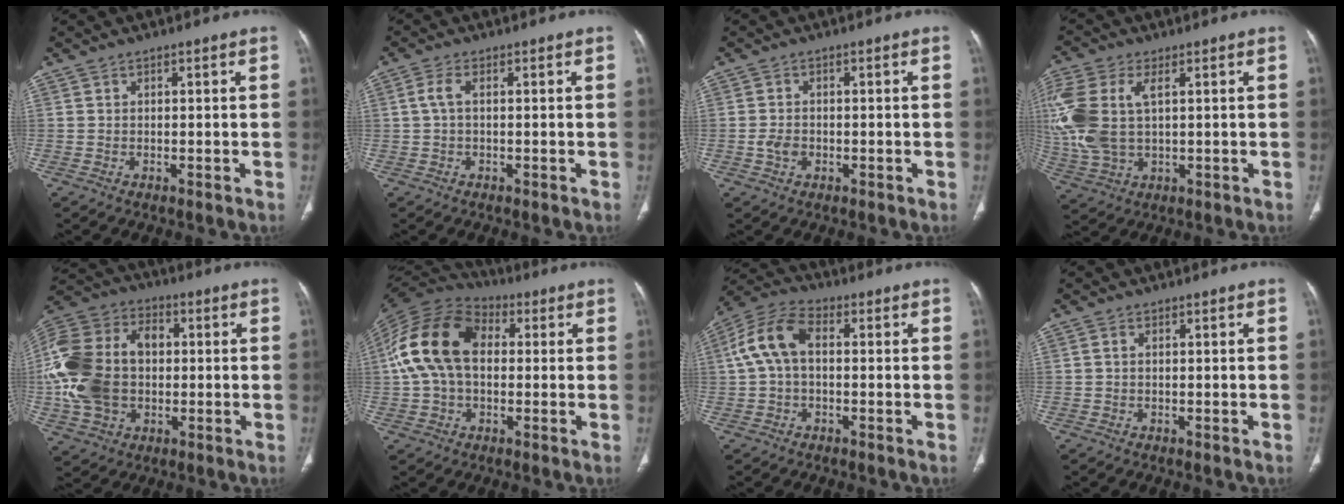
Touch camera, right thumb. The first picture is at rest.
{"total": 2.5, "force": [0.3, 1.1, 2.3], "torque": [-0.057, 0.005, 0.003]}
{"total": 2.5, "force": [-0.7, 1.8, 1.5], "torque": [-0.024, 0.004, -0.014]}
{"total": 14.6, "force": [2.8, 8.3, 11.7], "torque": [-0.301, 0.008, 0.061]}
{"total": 21.4, "force": [0.0, 15.4, 14.9], "torque": [-0.309, 0.026, 0.005]}
{"total": 16.7, "force": [1.8, 11.2, 12.3], "torque": [-0.236, 0.038, 0.023]}
{"total": 9.4, "force": [0.6, 5.7, 7.5], "torque": [-0.157, 0.030, 0.005]}
{"total": 0.8, "force": [0.1, 0.5, 0.6], "torque": [-0.012, 0.001, 0.000]}